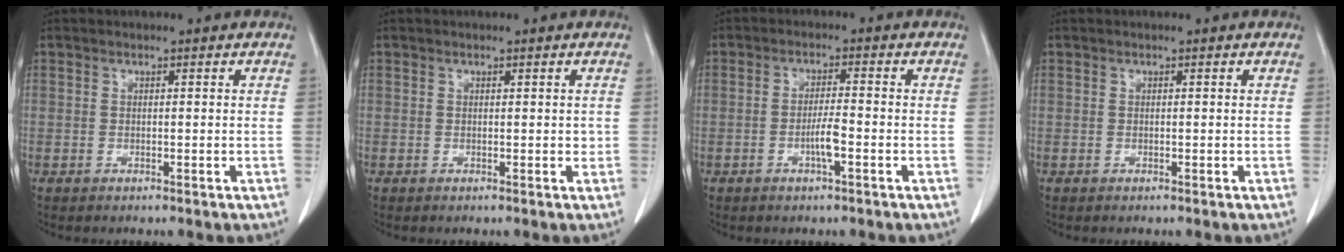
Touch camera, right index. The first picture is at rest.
{"total": 0.7, "force": [0.2, 0.5, 0.4], "torque": [-0.003, 0.001, 0.004]}
{"total": 3.4, "force": [-1.3, 0.2, 3.1], "torque": [-0.060, -0.001, -0.025]}
{"total": 0.0}